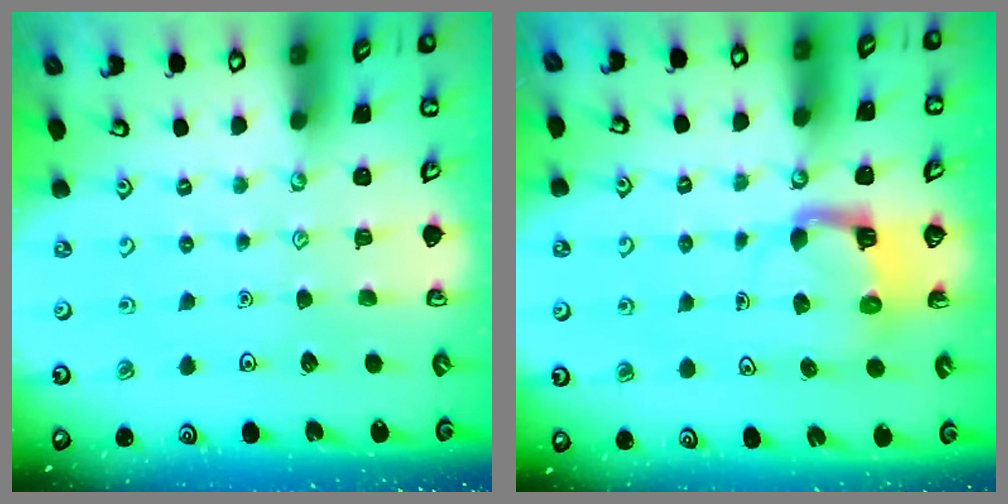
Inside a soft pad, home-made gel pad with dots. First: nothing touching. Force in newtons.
{"total": 4.6, "press": 4.5, "slide": 0.4}